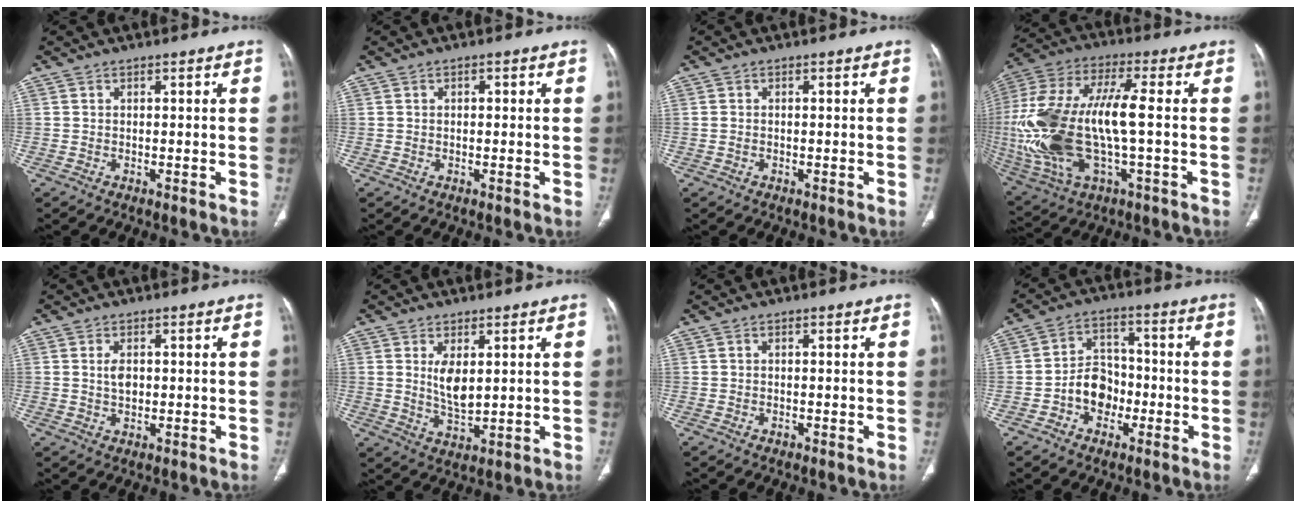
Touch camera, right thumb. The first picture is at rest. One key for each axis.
{"total": 1.0, "fx": 0.2, "fy": 0.5, "fz": 0.8, "tx": -0.017, "ty": 0.005, "tz": 0.006}
{"total": 0.7, "fx": -0.1, "fy": 0.5, "fz": 0.5, "tx": -0.014, "ty": 0.005, "tz": 0.000}
{"total": 24.5, "fx": -2.0, "fy": 9.5, "fz": 22.5, "tx": -0.516, "ty": 0.013, "tz": -0.025}
{"total": 3.0, "fx": 0.4, "fy": 1.9, "fz": 2.3, "tx": -0.040, "ty": -0.001, "tz": 0.008}
{"total": 5.9, "fx": 1.5, "fy": 2.7, "fz": 4.9, "tx": -0.083, "ty": -0.020, "tz": 0.038}
{"total": 0.5, "fx": -0.3, "fy": 0.4, "fz": 0.2, "tx": -0.003, "ty": 0.001, "tz": -0.005}
{"total": 8.1, "fx": -2.6, "fy": 6.4, "fz": 4.2, "tx": -0.039, "ty": 0.034, "tz": -0.052}